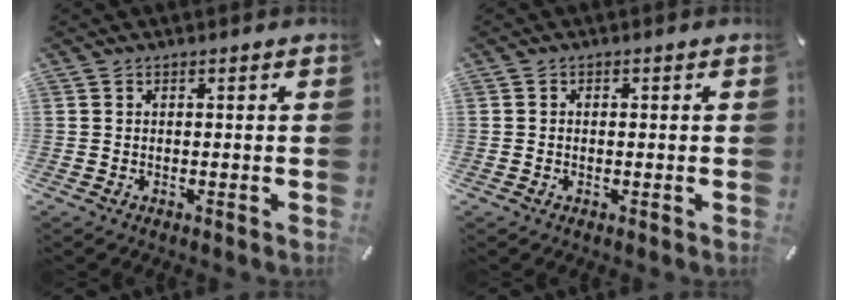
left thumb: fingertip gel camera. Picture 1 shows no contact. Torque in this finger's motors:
{"motor_torque": [-0.05, -0.52, 0.04, 0.03, 0.01]}